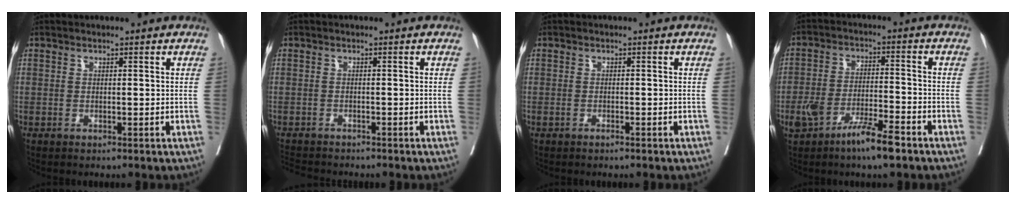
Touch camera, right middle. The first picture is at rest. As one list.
[{"total": 4.9, "force": [-4.7, 0.8, 1.4], "torque": [-0.018, -0.011, -0.076]}, {"total": 0.7, "force": [-0.5, 0.1, 0.5], "torque": [-0.014, -0.002, -0.008]}, {"total": 7.8, "force": [-5.0, 1.2, 5.9], "torque": [-0.117, 0.001, -0.087]}]